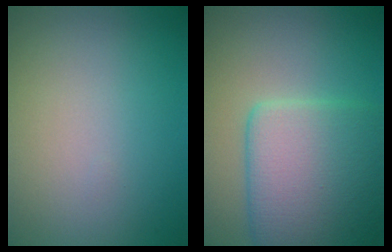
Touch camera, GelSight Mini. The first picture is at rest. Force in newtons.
{"total": 7.5, "press": 7.5, "slide": 0.2}